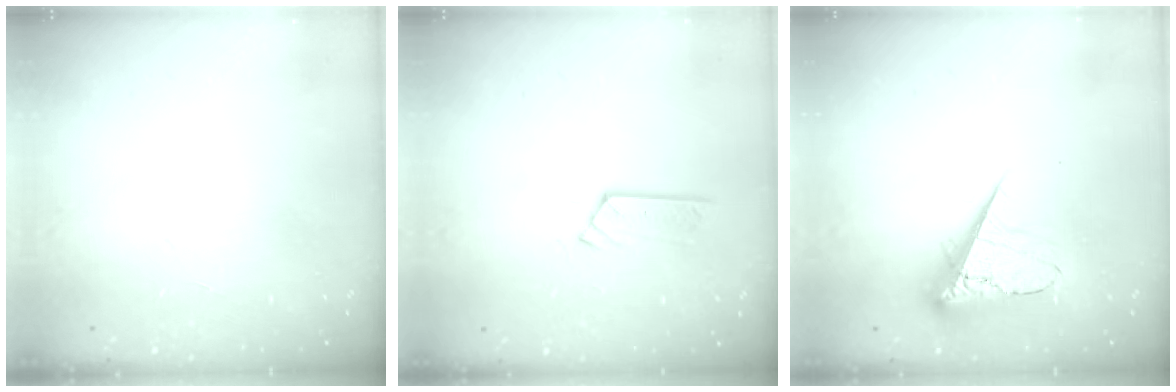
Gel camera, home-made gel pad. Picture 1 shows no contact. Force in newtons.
{"total": 3.8, "press": 3.8, "slide": 0.3}
{"total": 9.3, "press": 9.3, "slide": 0.7}